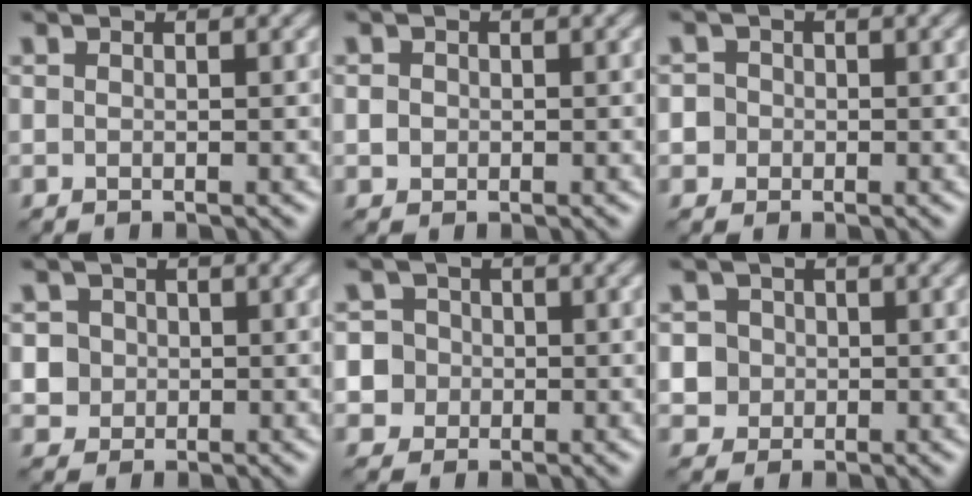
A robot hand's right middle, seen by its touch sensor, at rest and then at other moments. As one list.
[{"total": 1.0, "force": [-0.2, 0.9, 0.3], "torque": [-0.001, -0.004, -0.002]}, {"total": 2.8, "force": [0.1, 2.7, 0.8], "torque": [0.001, 0.017, -0.012]}, {"total": 3.3, "force": [0.6, 3.0, 1.1], "torque": [-0.012, 0.012, 0.008]}, {"total": 5.5, "force": [-0.4, 5.3, 1.5], "torque": [-0.020, 0.029, -0.025]}, {"total": 3.9, "force": [0.4, 3.7, 1.2], "torque": [-0.012, 0.023, 0.000]}]